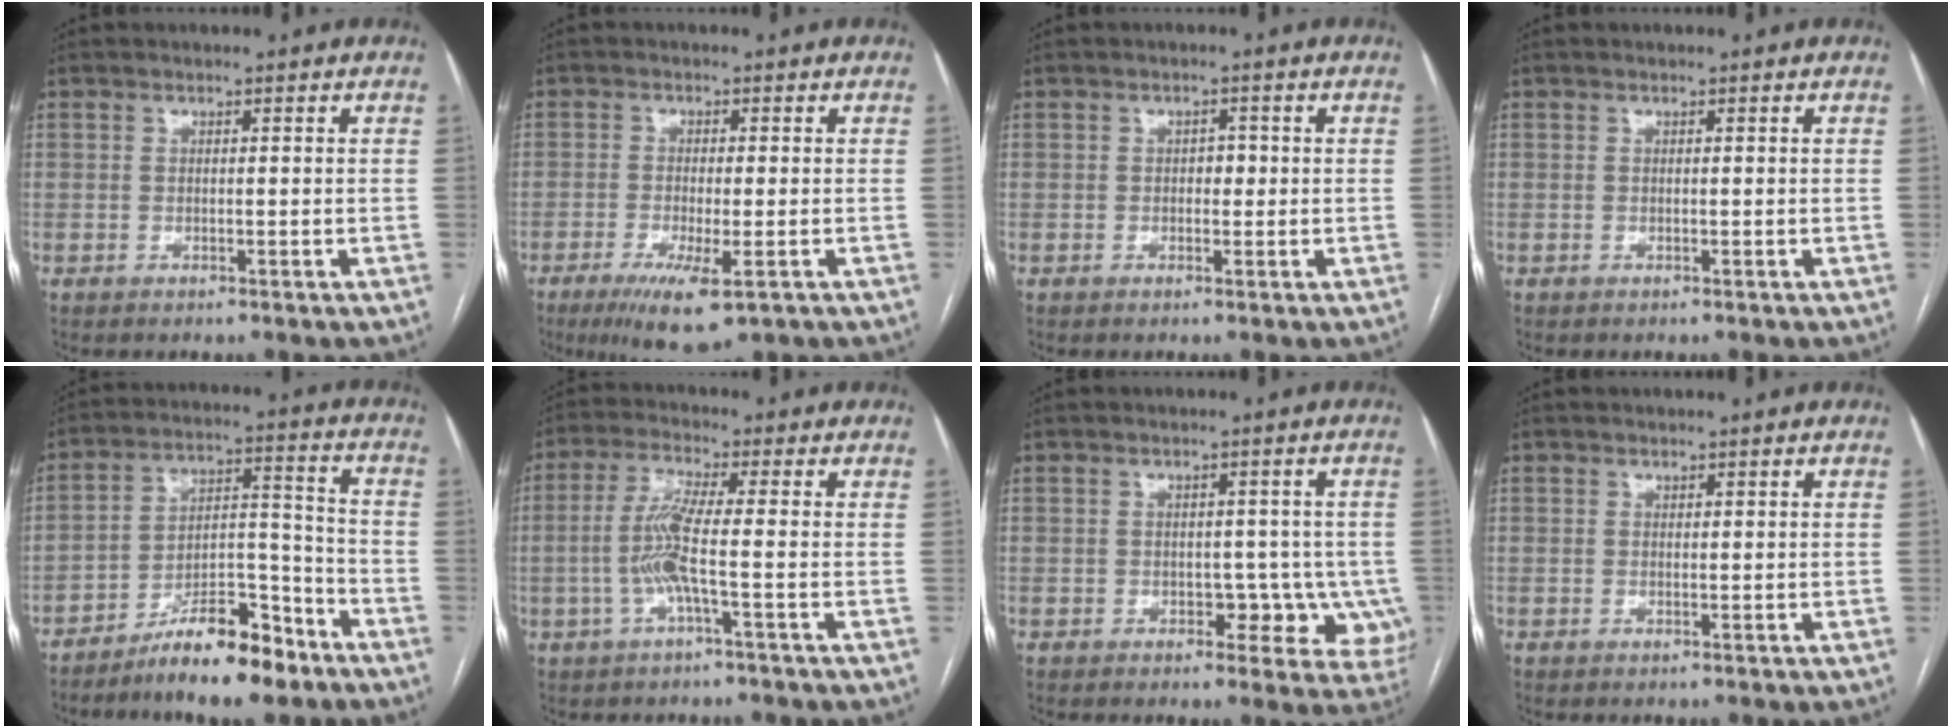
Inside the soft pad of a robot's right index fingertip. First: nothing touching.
{"total": 7.8, "force": [-4.0, 1.6, 6.5], "torque": [-0.113, -0.021, -0.061]}
{"total": 1.7, "force": [0.0, 1.1, 1.3], "torque": [-0.012, 0.005, -0.002]}
{"total": 0.0}
{"total": 12.7, "force": [-9.5, 3.0, 8.0], "torque": [-0.127, 0.025, -0.160]}
{"total": 6.2, "force": [-1.4, -0.3, 6.0], "torque": [-0.133, 0.006, -0.029]}
{"total": 6.4, "force": [-1.5, 4.4, 4.3], "torque": [-0.026, 0.015, -0.014]}
{"total": 0.0}